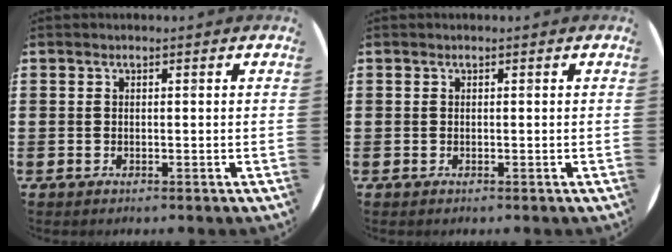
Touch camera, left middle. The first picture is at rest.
{"total": 0.0}